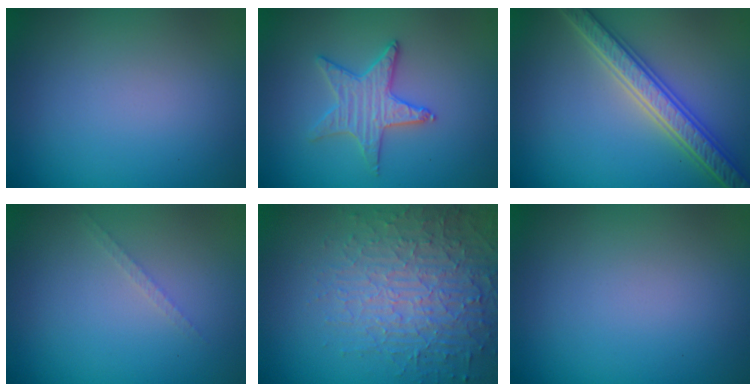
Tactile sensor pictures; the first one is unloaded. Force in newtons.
{"total": 3.0, "press": 3.0, "slide": 0.1}
{"total": 5.5, "press": 5.4, "slide": 1.1}
{"total": 0.8, "press": 0.8, "slide": 0.0}
{"total": 5.3, "press": 4.6, "slide": 2.5}
{"total": 0.0}